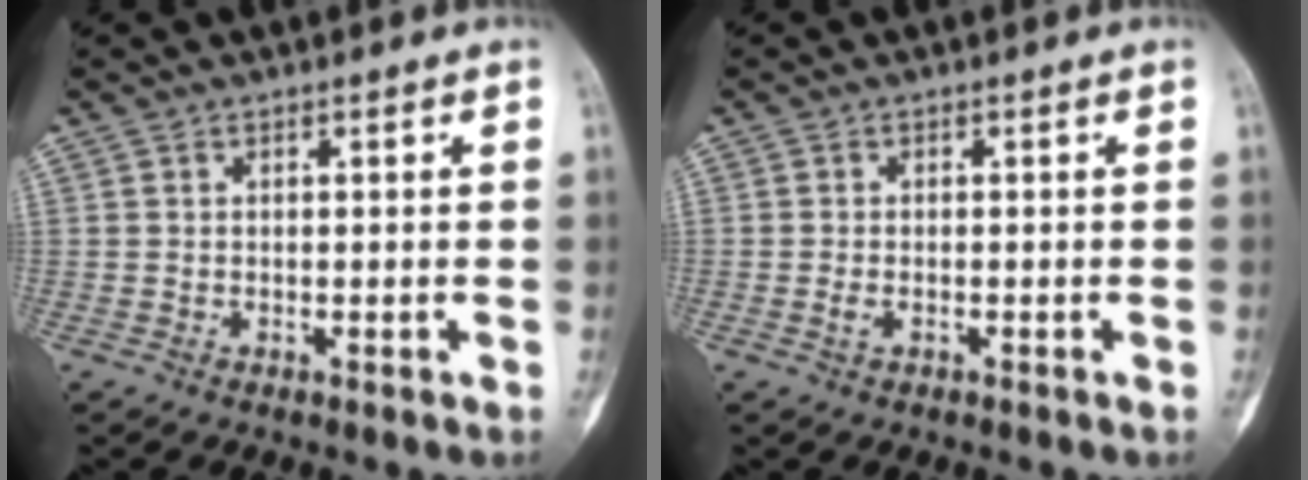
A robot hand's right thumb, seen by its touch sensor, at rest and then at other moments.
{"total": 1.3, "force": [-0.5, 0.6, 0.9], "torque": [-0.023, 0.002, -0.011]}